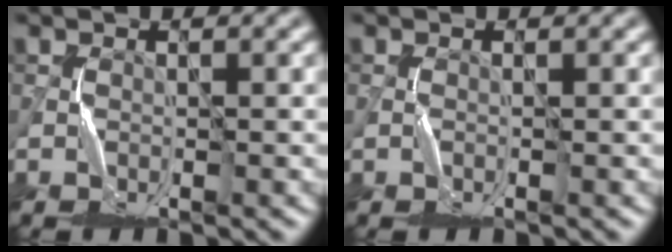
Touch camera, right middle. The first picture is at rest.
{"total": 0.5, "force": [-0.1, 0.2, 0.5], "torque": [-0.014, 0.001, -0.003]}